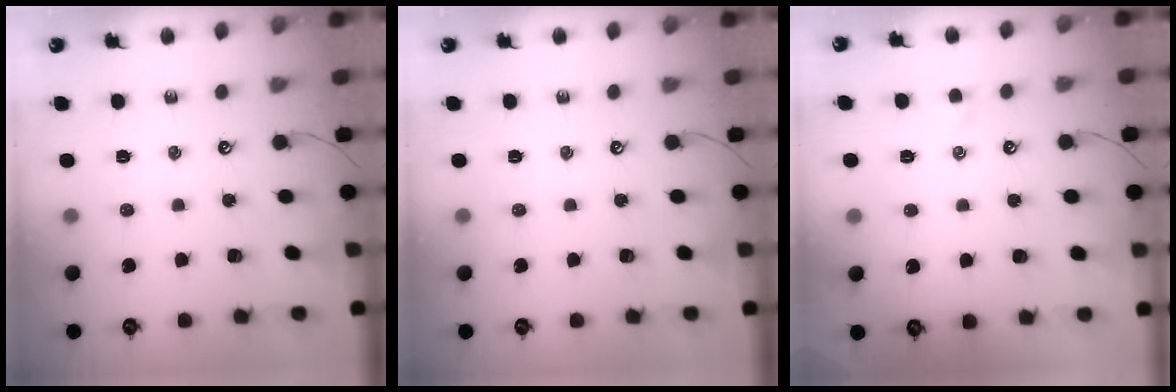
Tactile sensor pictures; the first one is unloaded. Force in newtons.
{"total": 0.0}
{"total": 1.1, "press": 1.1, "slide": 0.4}